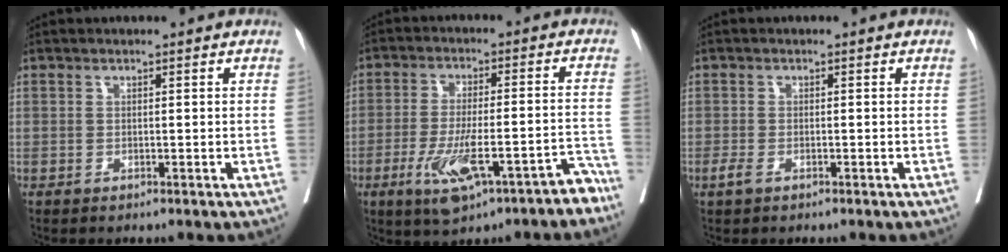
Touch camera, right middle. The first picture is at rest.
{"total": 11.6, "force": [-6.9, 2.8, 8.9], "torque": [-0.143, 0.011, -0.098]}
{"total": 1.5, "force": [-0.8, 0.7, 1.1], "torque": [-0.026, -0.002, -0.014]}